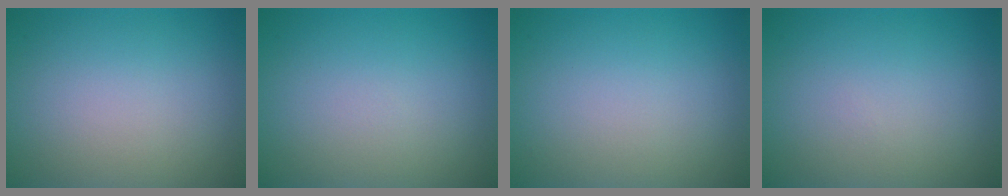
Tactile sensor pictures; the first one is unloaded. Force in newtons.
{"total": 0.0}
{"total": 0.0}
{"total": 0.0}